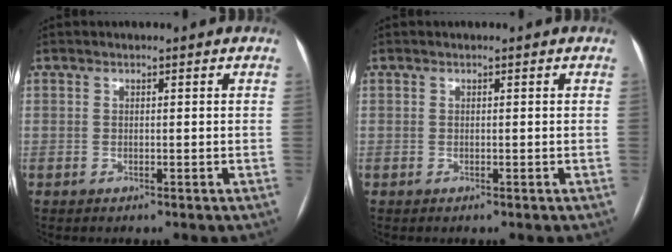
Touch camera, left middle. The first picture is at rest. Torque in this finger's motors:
{"motor_torque": [0.20, -0.26, 0.04, 0.02]}